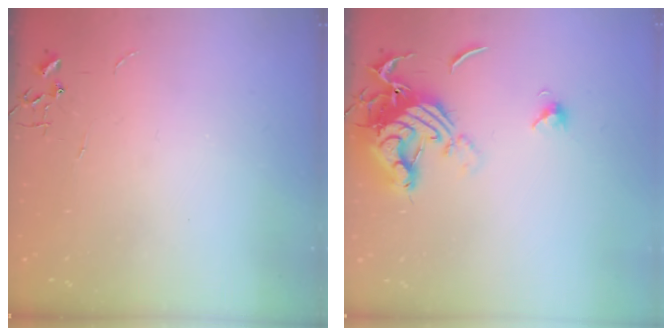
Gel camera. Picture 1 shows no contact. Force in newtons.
{"total": 14.2, "press": 14.1, "slide": 1.4}